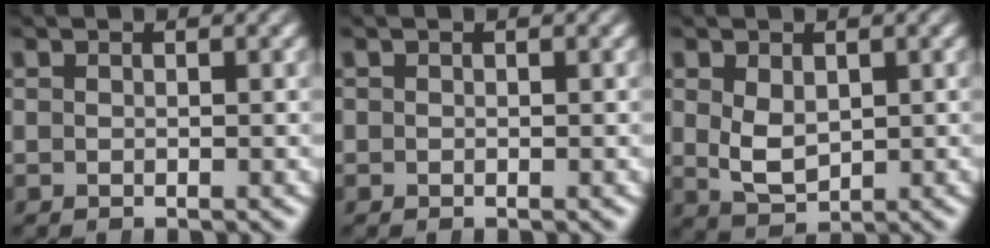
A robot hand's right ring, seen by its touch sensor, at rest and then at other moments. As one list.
[{"total": 0.0}, {"total": 3.1, "force": [0.0, 2.3, 2.2], "torque": [-0.058, -0.023, 0.019]}]